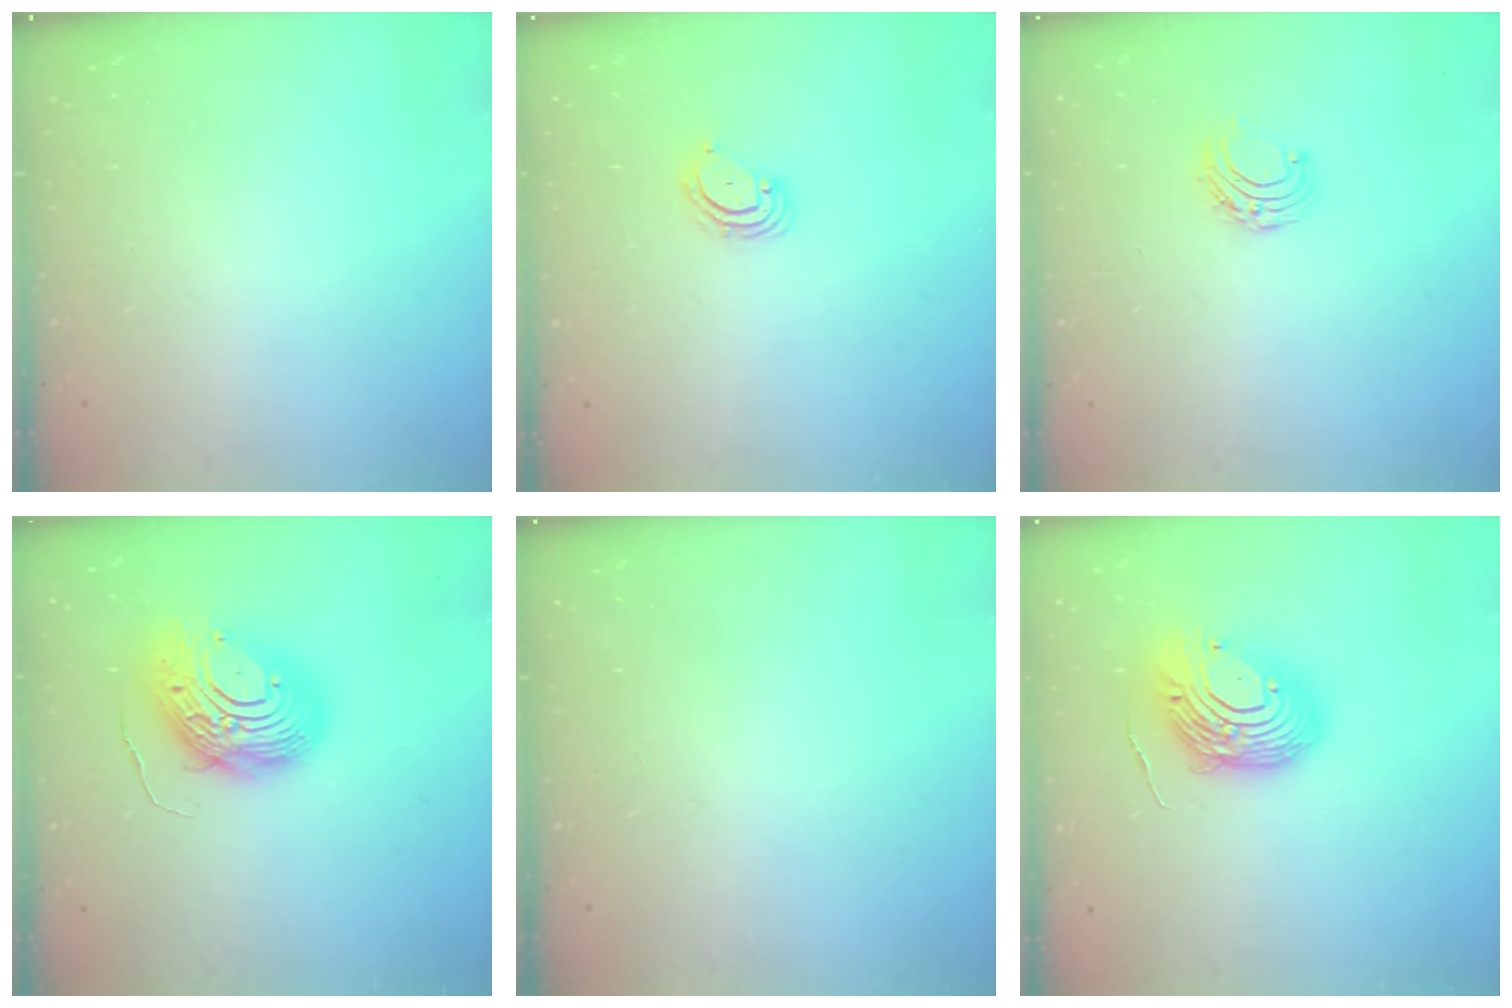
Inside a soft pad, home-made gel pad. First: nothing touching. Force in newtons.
{"total": 4.5, "press": 4.5, "slide": 0.3}
{"total": 5.9, "press": 5.8, "slide": 0.7}
{"total": 13.4, "press": 13.4, "slide": 1.2}
{"total": 0.0}
{"total": 14.3, "press": 14.2, "slide": 1.4}